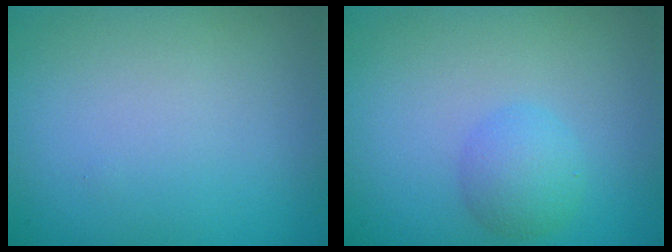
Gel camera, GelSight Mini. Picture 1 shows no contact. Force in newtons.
{"total": 2.3, "press": 2.3, "slide": 0.1}